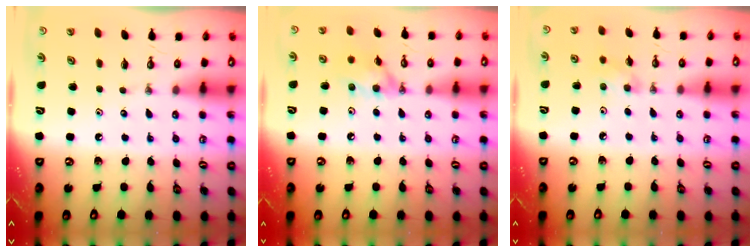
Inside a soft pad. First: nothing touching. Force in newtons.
{"total": 10.6, "press": 10.5, "slide": 1.3}
{"total": 5.8, "press": 5.5, "slide": 1.9}